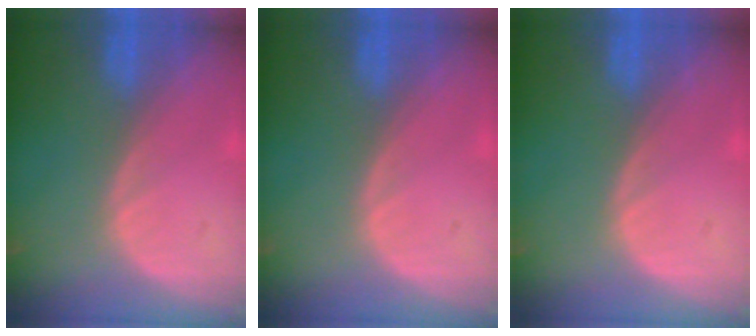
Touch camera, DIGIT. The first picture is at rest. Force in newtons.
{"total": 0.0}
{"total": 0.0}